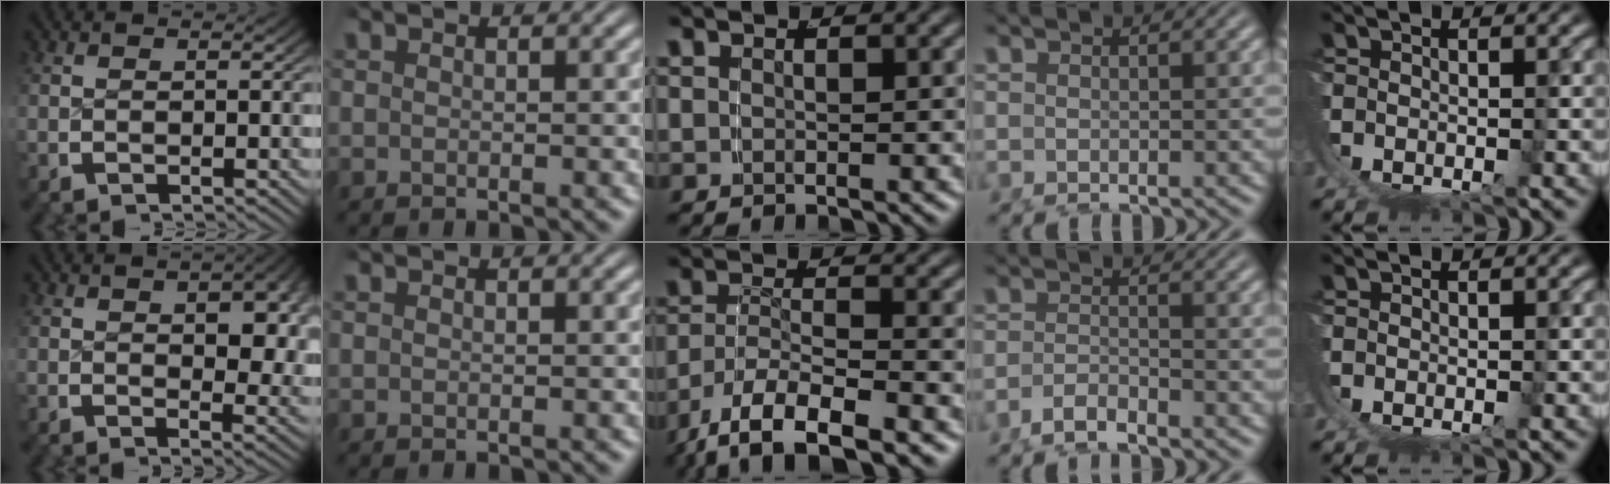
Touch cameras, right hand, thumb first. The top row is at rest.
{"thumb": {"total": 4.4, "force": [0.9, 2.2, 3.7], "torque": [-0.044, -0.016, 0.019]}, "middle": {"total": 8.2, "force": [-5.4, 3.5, 5.2], "torque": [-0.104, -0.036, -0.066]}, "ring": {"total": 2.0, "force": [-1.9, -0.3, 0.7], "torque": [-0.008, -0.002, -0.034]}}